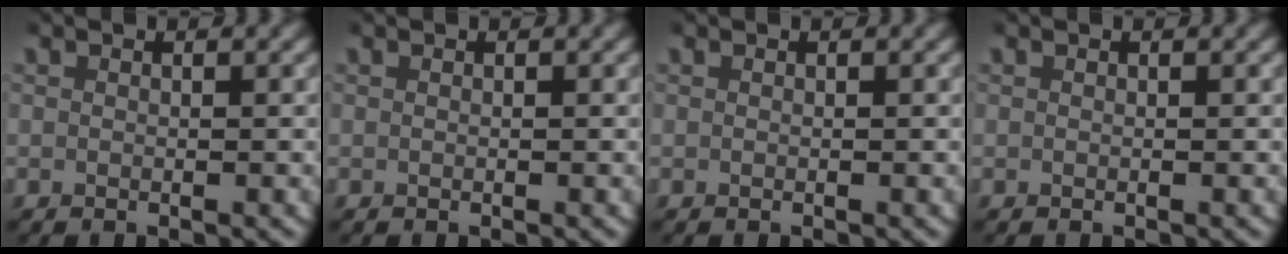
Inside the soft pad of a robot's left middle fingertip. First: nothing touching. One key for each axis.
{"total": 0.0}
{"total": 0.0}
{"total": 0.0}